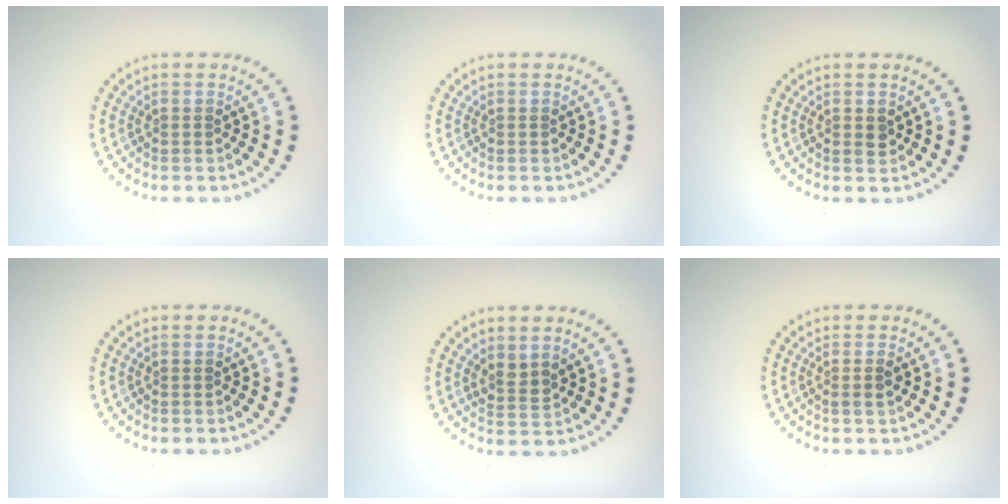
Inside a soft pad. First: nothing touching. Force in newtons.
{"total": 0.0}
{"total": 1.2, "press": 1.2, "slide": 0.1}
{"total": 0.0}
{"total": 1.6, "press": 1.3, "slide": 1.0}
{"total": 1.1, "press": 1.0, "slide": 0.5}